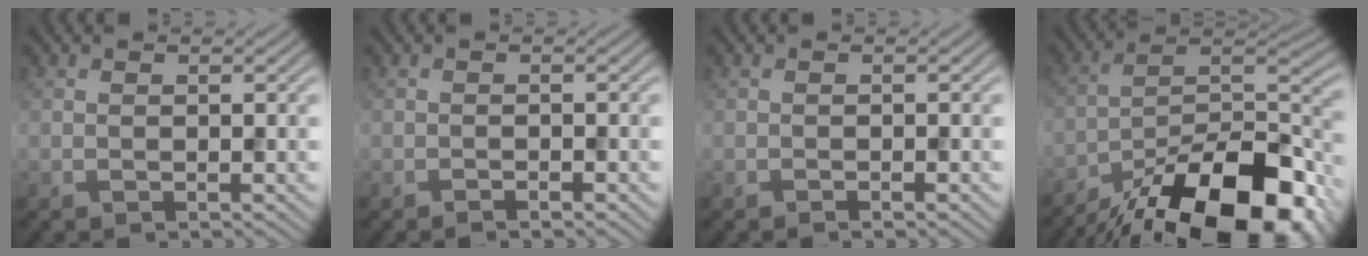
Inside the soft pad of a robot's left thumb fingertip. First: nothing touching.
{"total": 0.9, "force": [-0.7, 0.1, 0.5], "torque": [-0.008, 0.000, -0.013]}
{"total": 0.6, "force": [-0.5, 0.0, 0.3], "torque": [-0.005, 0.000, -0.008]}
{"total": 19.8, "force": [-14.8, 6.8, 11.2], "torque": [-0.176, -0.029, -0.232]}